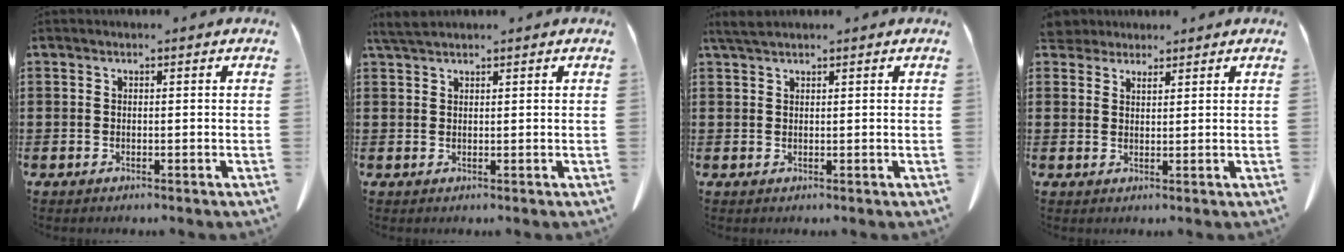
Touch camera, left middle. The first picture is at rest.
{"total": 2.2, "force": [1.8, 0.3, 1.2], "torque": [-0.028, 0.000, 0.036]}
{"total": 1.8, "force": [1.4, 0.2, 1.0], "torque": [-0.024, -0.001, 0.028]}
{"total": 2.9, "force": [2.7, 0.9, 0.5], "torque": [-0.018, -0.001, 0.053]}